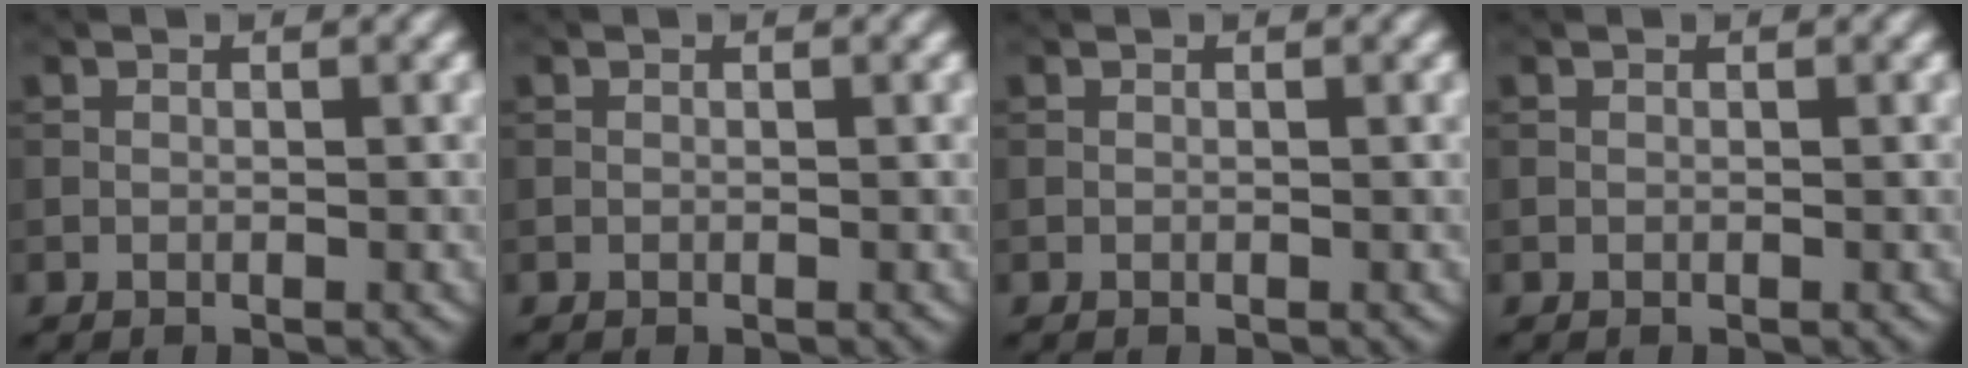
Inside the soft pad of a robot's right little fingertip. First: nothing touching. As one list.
[{"total": 0.0}, {"total": 0.0}, {"total": 0.0}]